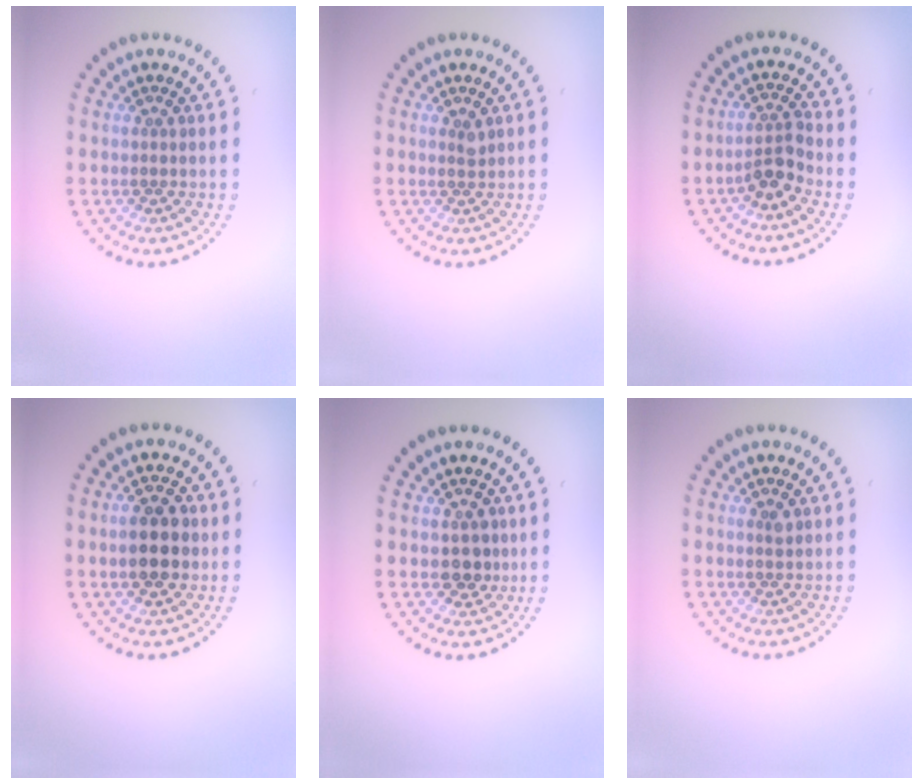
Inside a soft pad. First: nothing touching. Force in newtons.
{"total": 0.7, "press": 0.6, "slide": 0.5}
{"total": 2.4, "press": 1.8, "slide": 1.6}
{"total": 3.6, "press": 3.6, "slide": 0.2}
{"total": 1.9, "press": 1.8, "slide": 0.7}
{"total": 0.8, "press": 0.6, "slide": 0.5}